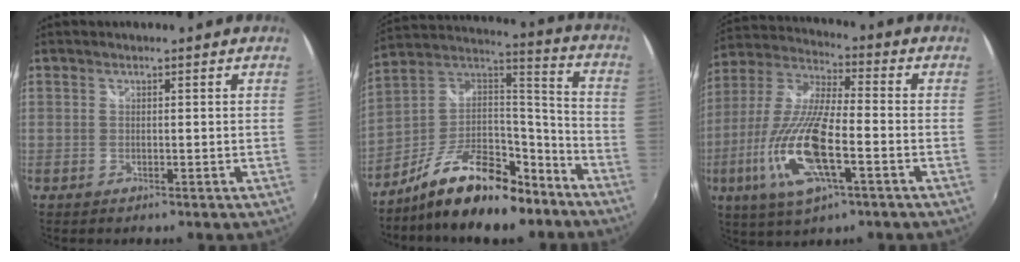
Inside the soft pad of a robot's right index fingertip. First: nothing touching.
{"total": 19.5, "force": [-12.8, 8.5, 12.0], "torque": [-0.214, 0.029, -0.208]}
{"total": 17.7, "force": [-6.2, 4.9, 15.9], "torque": [-0.335, -0.020, -0.122]}